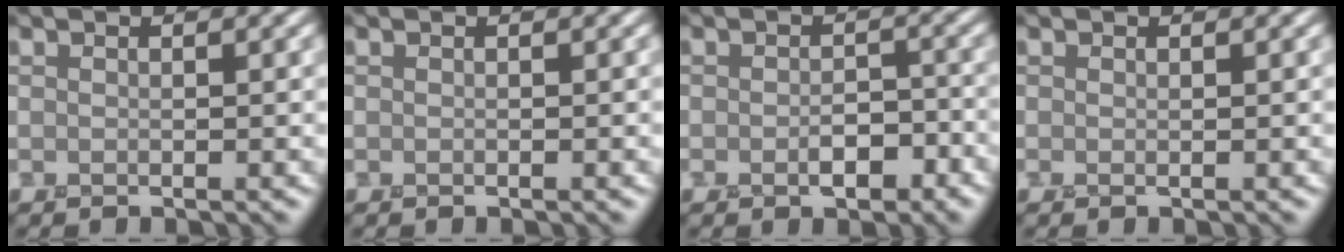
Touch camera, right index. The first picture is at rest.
{"total": 0.0}
{"total": 2.4, "force": [-1.1, 1.3, 1.7], "torque": [-0.024, 0.005, -0.017]}
{"total": 0.0}